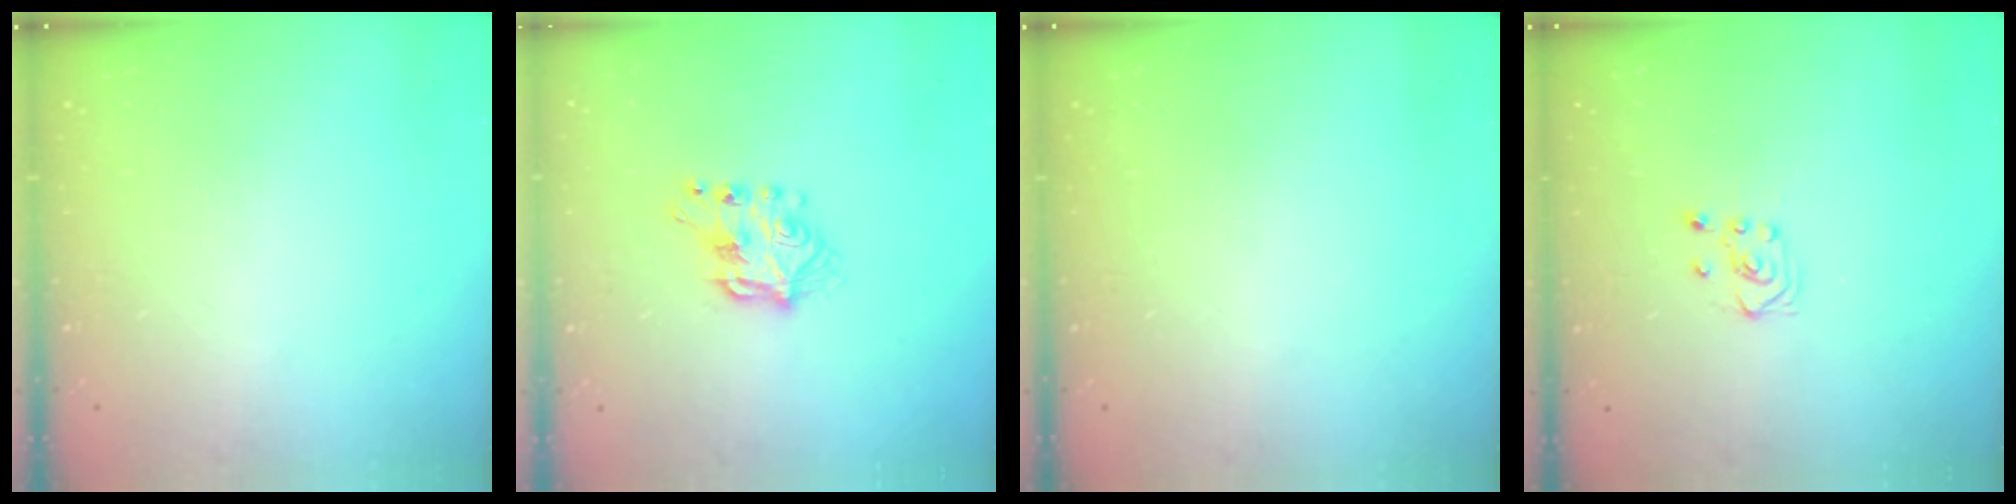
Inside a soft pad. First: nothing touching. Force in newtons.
{"total": 6.9, "press": 6.9, "slide": 0.5}
{"total": 0.0}
{"total": 3.4, "press": 3.3, "slide": 0.8}